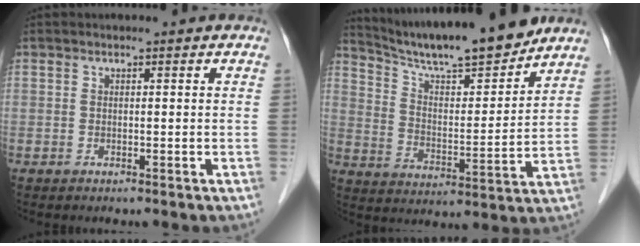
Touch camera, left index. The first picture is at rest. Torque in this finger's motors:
{"motor_torque": [0.26, -0.18, 0.27, 0.05]}